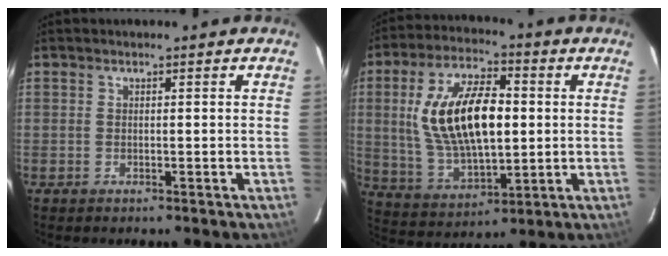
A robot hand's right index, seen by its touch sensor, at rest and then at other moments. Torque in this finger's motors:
{"motor_torque": [0.82, 0.16, 1.05, 0.21]}